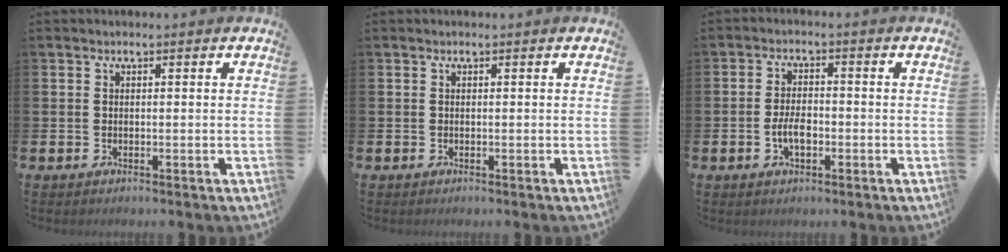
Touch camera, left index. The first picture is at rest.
{"total": 0.0}
{"total": 3.5, "force": [-0.9, 1.9, 2.9], "torque": [-0.040, 0.001, -0.019]}